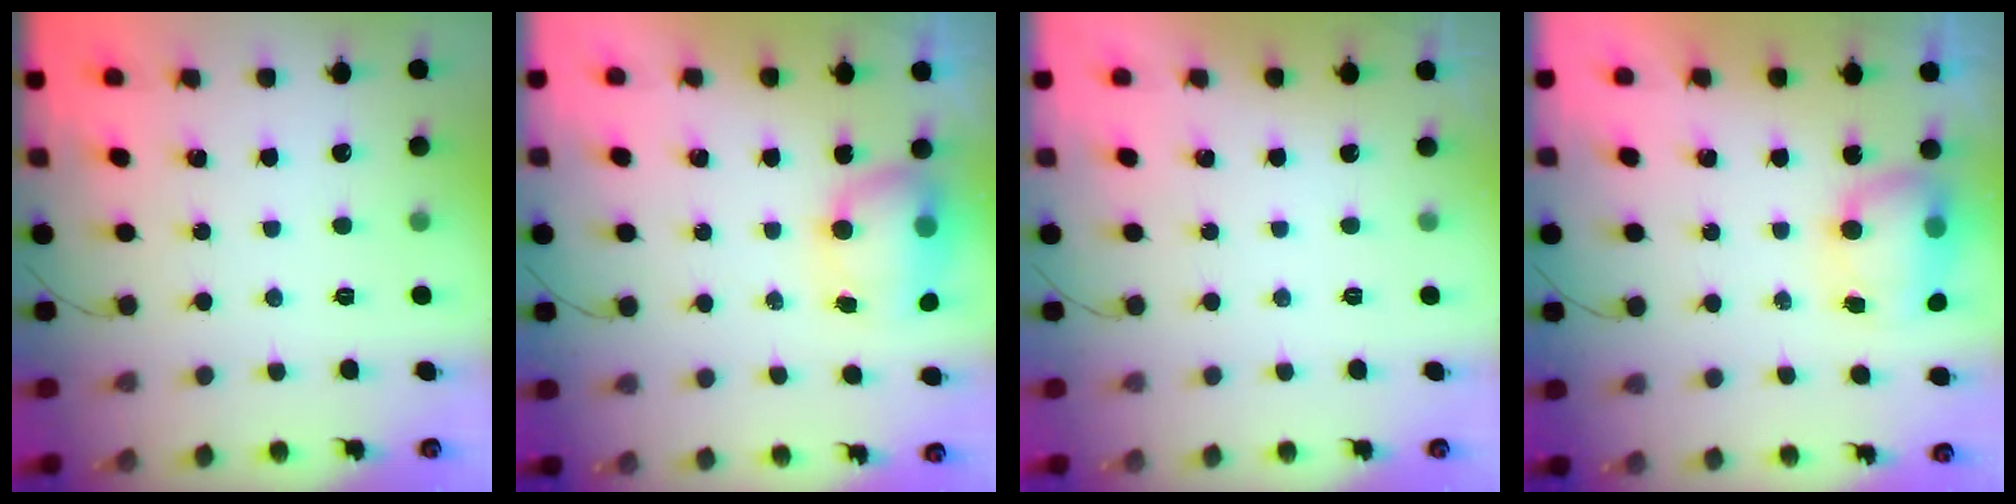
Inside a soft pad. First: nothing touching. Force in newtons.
{"total": 7.1, "press": 7.0, "slide": 1.0}
{"total": 0.0}
{"total": 7.3, "press": 7.2, "slide": 1.7}